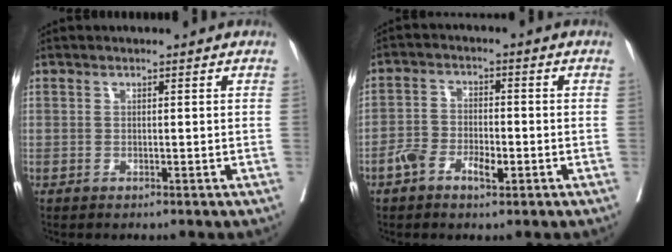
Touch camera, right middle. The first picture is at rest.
{"total": 5.0, "force": [-2.5, 2.3, 3.6], "torque": [-0.072, 0.012, -0.045]}